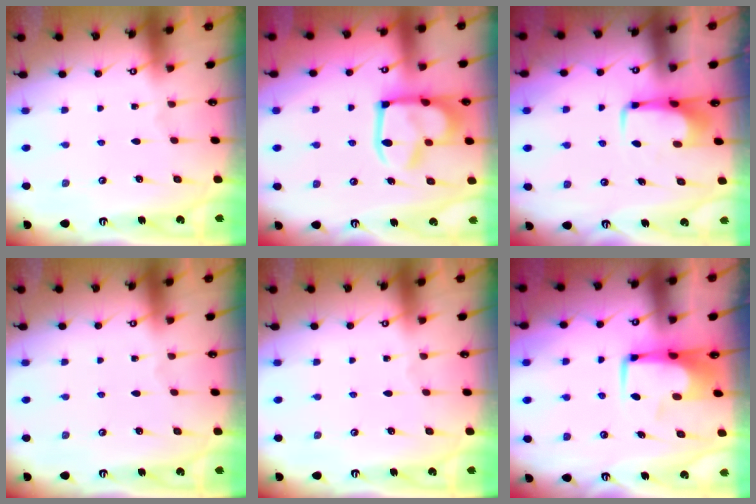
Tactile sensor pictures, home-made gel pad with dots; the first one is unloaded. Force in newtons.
{"total": 16.0, "press": 16.0, "slide": 1.4}
{"total": 4.8, "press": 4.8, "slide": 0.4}
{"total": 0.0}
{"total": 0.0}
{"total": 6.3, "press": 6.2, "slide": 1.0}